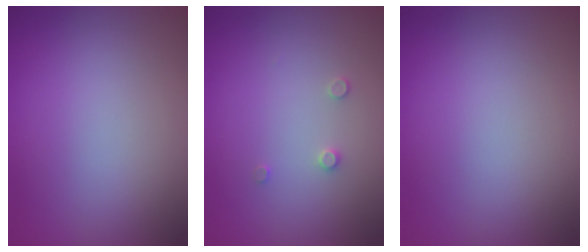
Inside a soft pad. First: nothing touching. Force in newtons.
{"total": 0.8, "press": 0.8, "slide": 0.0}
{"total": 0.0}